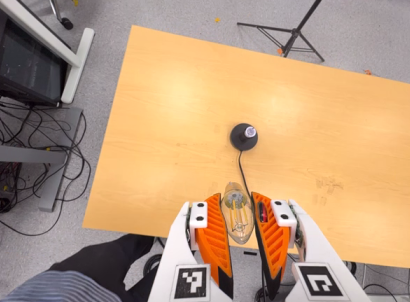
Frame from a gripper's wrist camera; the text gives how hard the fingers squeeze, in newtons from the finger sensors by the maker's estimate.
{"total": 18.7, "left": 22.0, "right": 15.5}